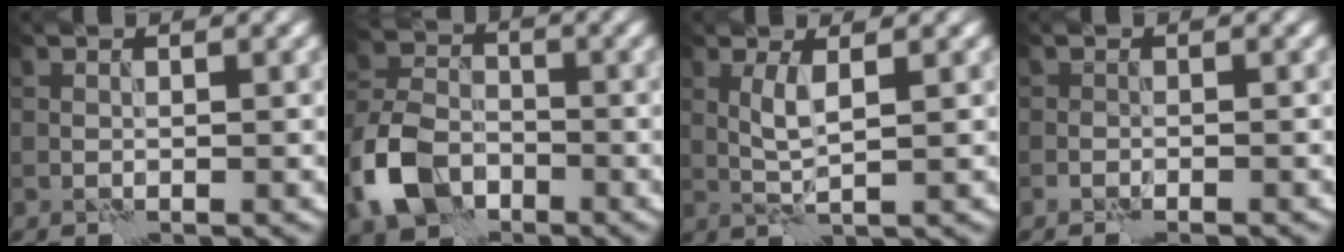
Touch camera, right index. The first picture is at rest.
{"total": 7.1, "force": [-3.3, 4.9, 3.9], "torque": [-0.088, 0.002, -0.078]}
{"total": 2.3, "force": [0.6, 0.4, 2.2], "torque": [-0.051, 0.002, 0.013]}
{"total": 1.2, "force": [-1.0, 0.2, 0.6], "torque": [-0.012, 0.002, -0.017]}